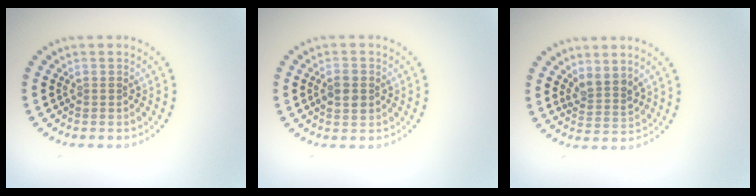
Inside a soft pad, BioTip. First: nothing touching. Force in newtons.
{"total": 2.1, "press": 2.1, "slide": 0.2}
{"total": 2.3, "press": 1.8, "slide": 1.4}